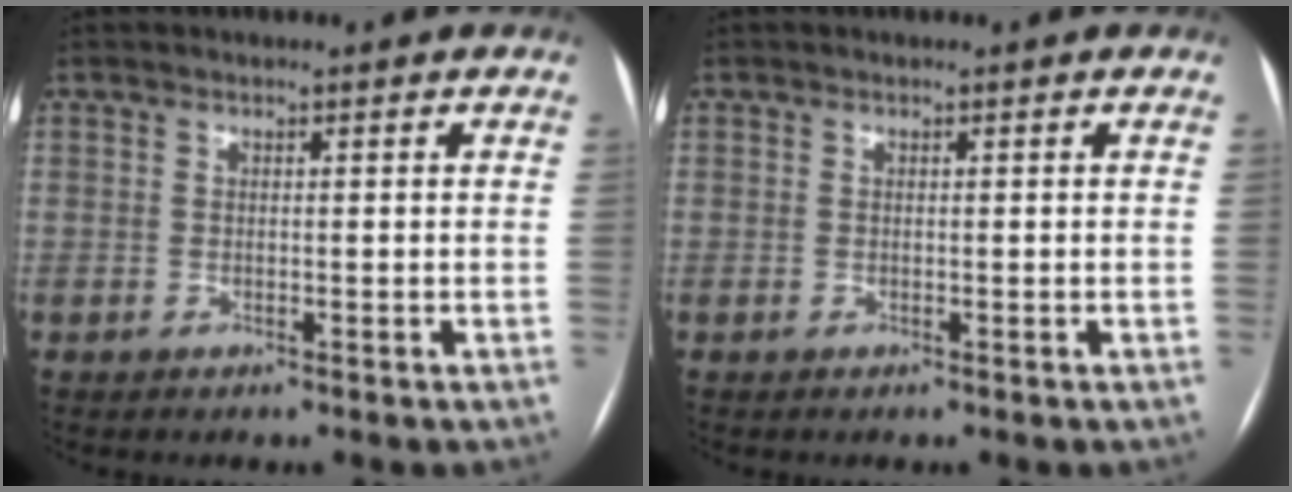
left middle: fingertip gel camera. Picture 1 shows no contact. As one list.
[{"total": 0.0}]